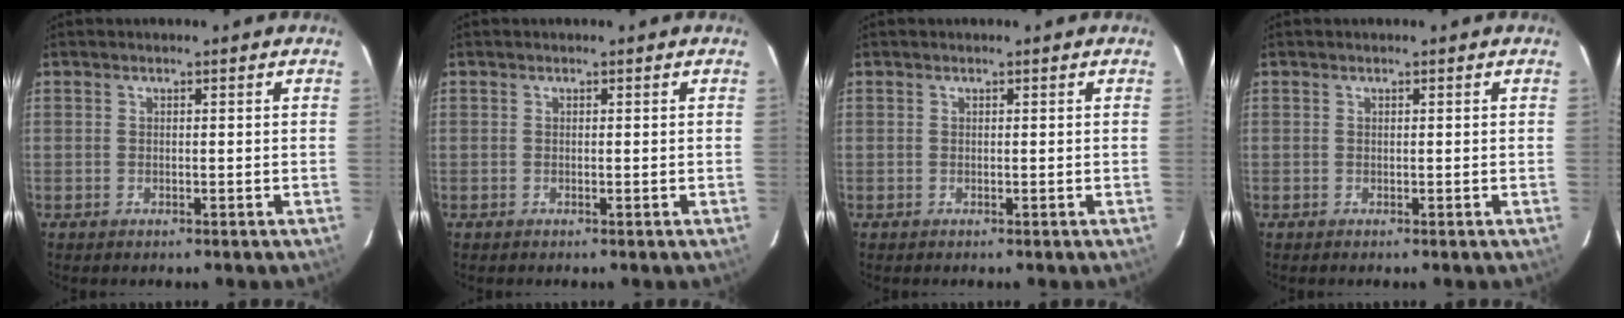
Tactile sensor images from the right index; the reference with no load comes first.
{"total": 0.0}
{"total": 0.0}
{"total": 0.0}